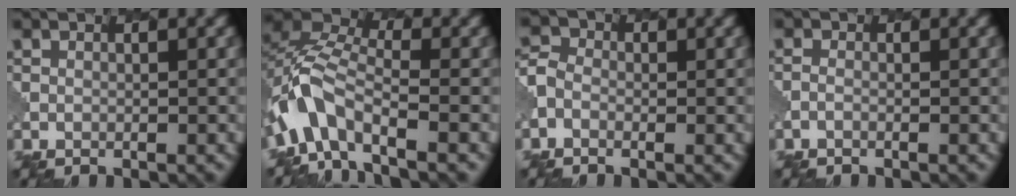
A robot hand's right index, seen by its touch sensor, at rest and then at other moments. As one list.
[{"total": 7.1, "force": [-3.5, 3.4, 5.2], "torque": [-0.100, 0.007, -0.083]}, {"total": 2.0, "force": [-0.8, 1.6, 0.9], "torque": [-0.017, 0.001, -0.025]}, {"total": 0.5, "force": [-0.5, 0.1, 0.2], "torque": [-0.002, -0.003, -0.015]}]